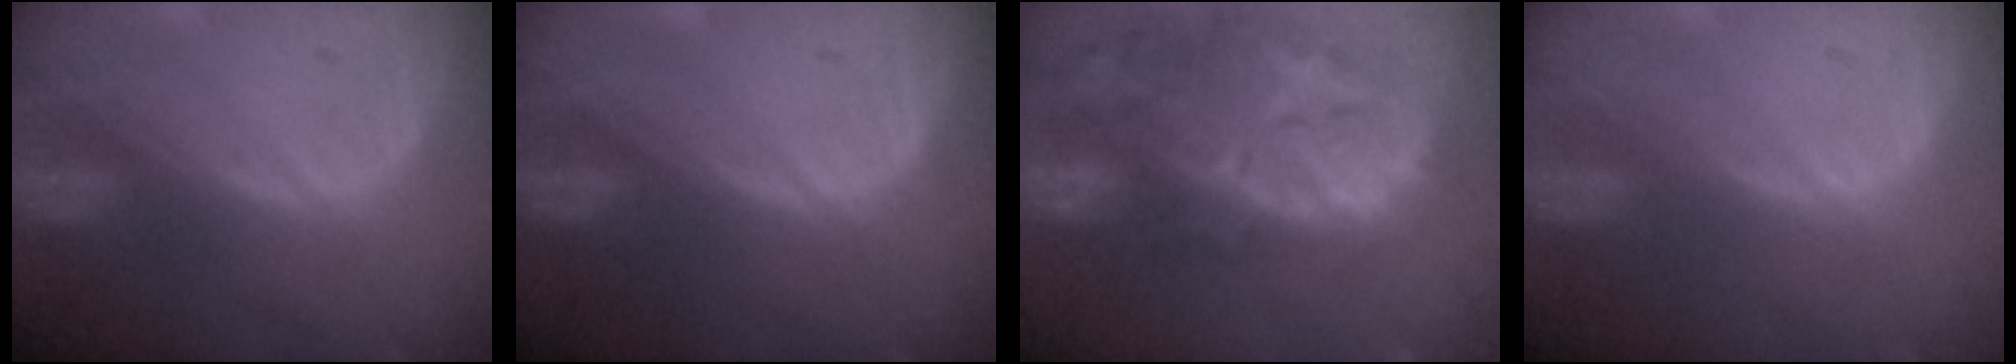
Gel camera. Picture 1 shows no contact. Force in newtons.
{"total": 0.0}
{"total": 14.7, "press": 11.7, "slide": 8.9}
{"total": 0.0}